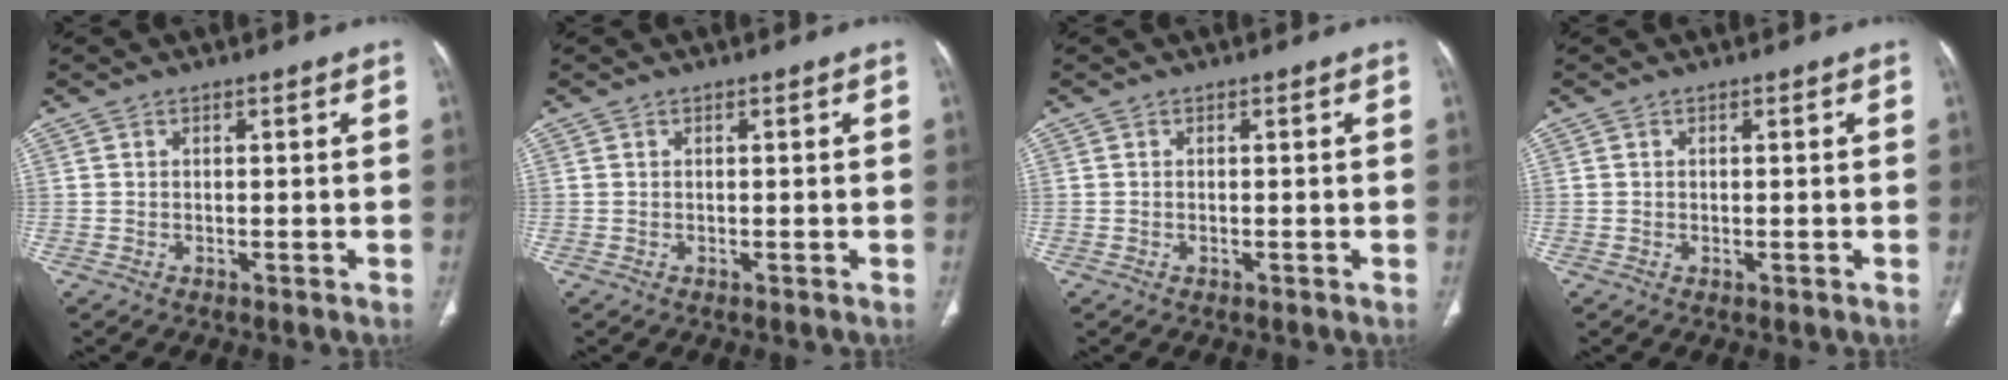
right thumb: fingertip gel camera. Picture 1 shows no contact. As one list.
[{"total": 0.0}, {"total": 0.0}, {"total": 0.0}]